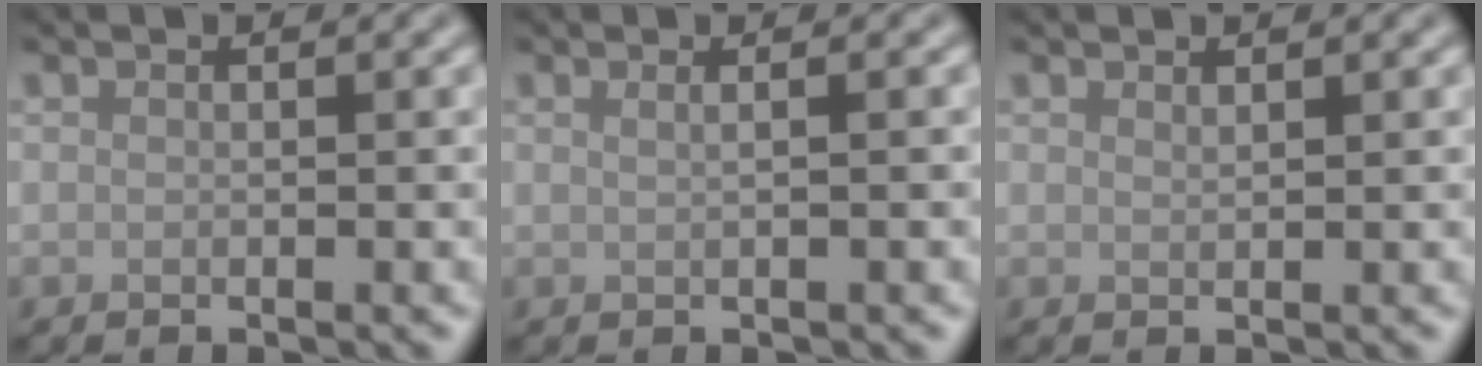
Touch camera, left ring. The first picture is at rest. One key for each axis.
{"total": 2.1, "fx": 0.8, "fy": 1.1, "fz": 1.6, "tx": -0.003, "ty": 0.002, "tz": -0.013}
{"total": 0.6, "fx": 0.5, "fy": 0.0, "fz": 0.2, "tx": 0.000, "ty": 0.000, "tz": 0.011}